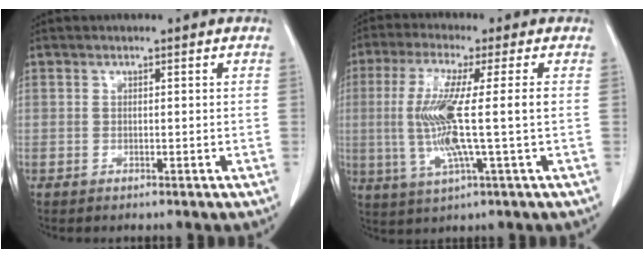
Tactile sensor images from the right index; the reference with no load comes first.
{"total": 10.7, "force": [-0.3, -0.4, 10.7], "torque": [-0.230, -0.008, -0.009]}